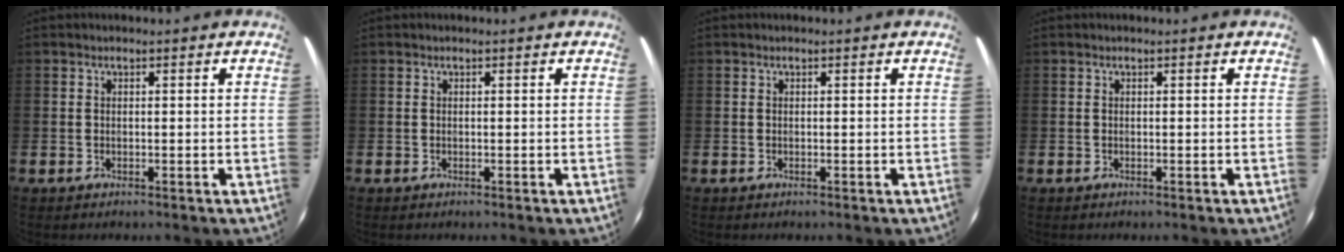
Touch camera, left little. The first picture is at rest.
{"total": 0.0}
{"total": 0.0}
{"total": 0.0}